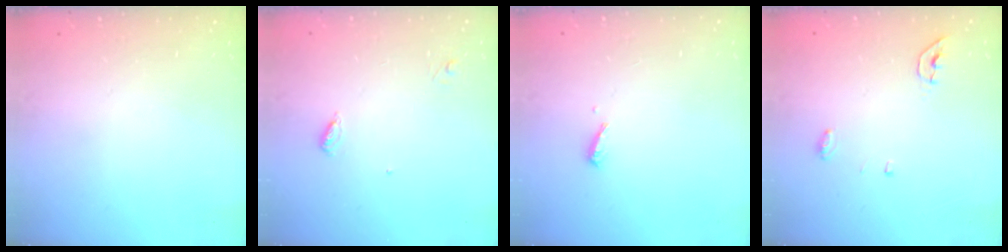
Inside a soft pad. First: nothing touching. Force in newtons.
{"total": 3.6, "press": 3.6, "slide": 0.3}
{"total": 7.1, "press": 7.0, "slide": 0.8}
{"total": 4.5, "press": 4.2, "slide": 1.5}